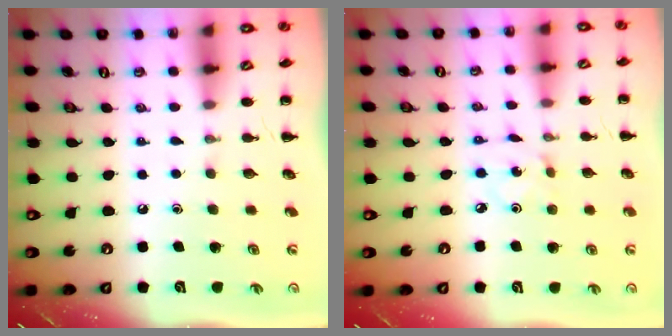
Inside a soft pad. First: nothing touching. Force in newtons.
{"total": 0.8, "press": 0.8, "slide": 0.2}